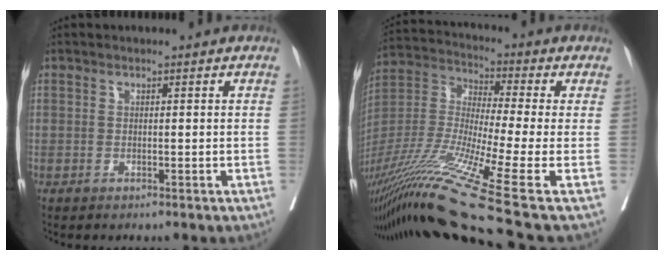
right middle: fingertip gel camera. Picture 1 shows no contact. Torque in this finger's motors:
{"motor_torque": [-0.48, -0.97, 0.07, 0.14]}